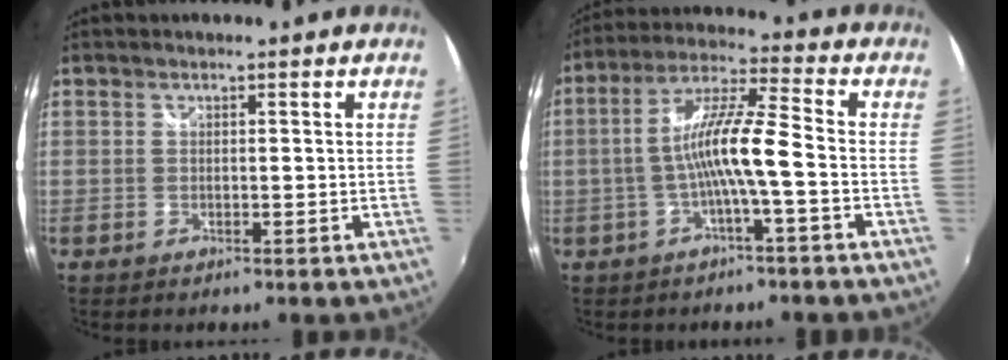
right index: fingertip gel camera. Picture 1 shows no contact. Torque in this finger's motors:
{"motor_torque": [1.62, -0.29, 0.89, 0.21]}